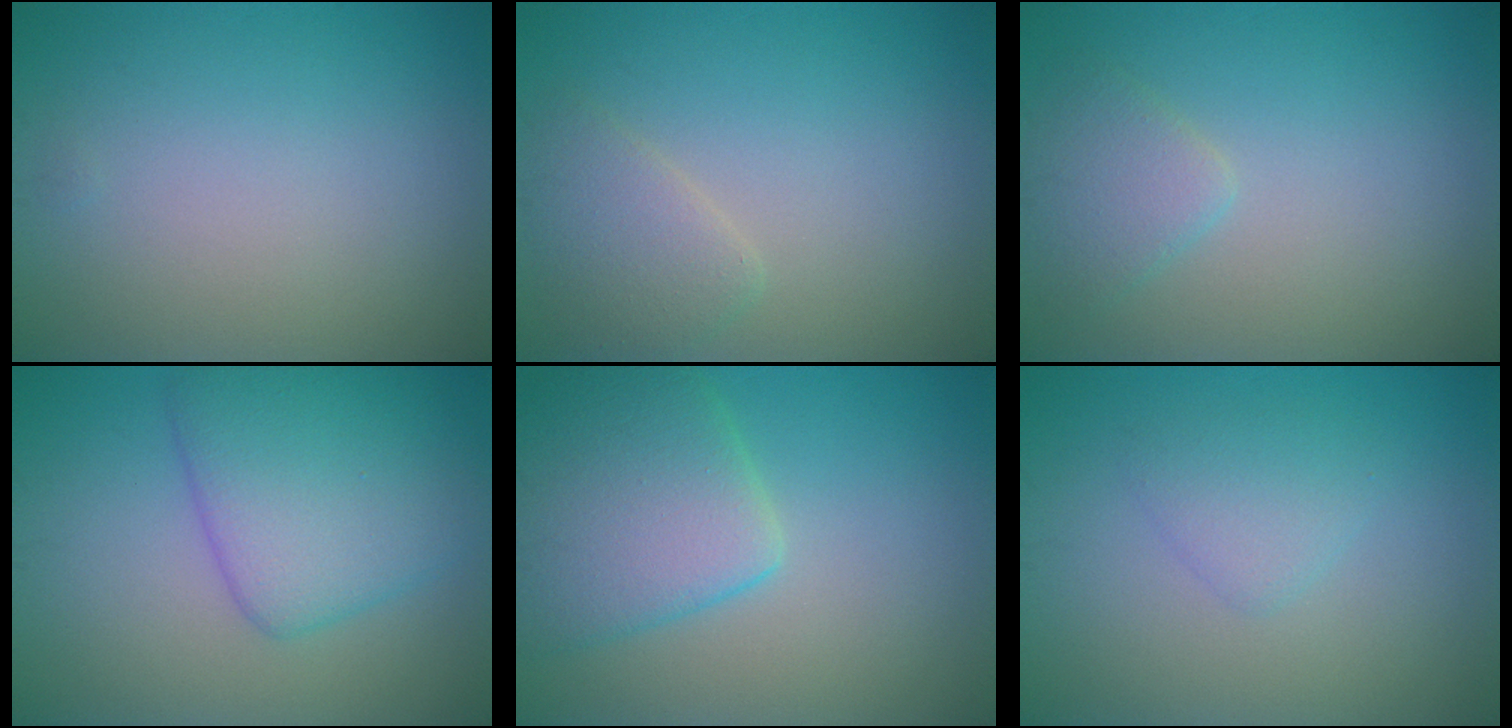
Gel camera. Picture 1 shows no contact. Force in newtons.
{"total": 2.5, "press": 2.5, "slide": 0.1}
{"total": 2.3, "press": 2.3, "slide": 0.1}
{"total": 6.5, "press": 6.5, "slide": 0.1}
{"total": 6.5, "press": 6.5, "slide": 0.6}
{"total": 1.9, "press": 1.8, "slide": 0.1}